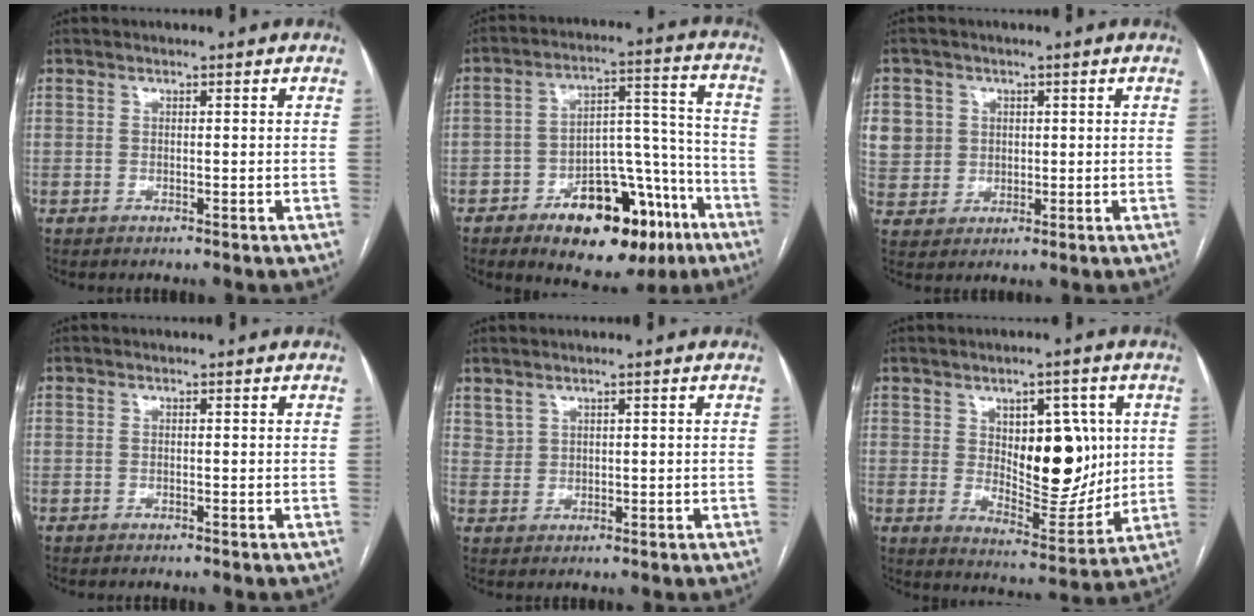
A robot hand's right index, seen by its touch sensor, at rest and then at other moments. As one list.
[{"total": 18.3, "force": [-10.5, 8.3, 12.5], "torque": [-0.157, 0.039, -0.148]}, {"total": 8.5, "force": [2.3, 8.0, 1.7], "torque": [-0.050, 0.022, 0.060]}, {"total": 0.0}, {"total": 2.0, "force": [1.7, 1.1, 0.4], "torque": [-0.007, 0.004, 0.037]}, {"total": 12.5, "force": [2.4, 5.9, 10.8], "torque": [-0.154, 0.002, 0.050]}]